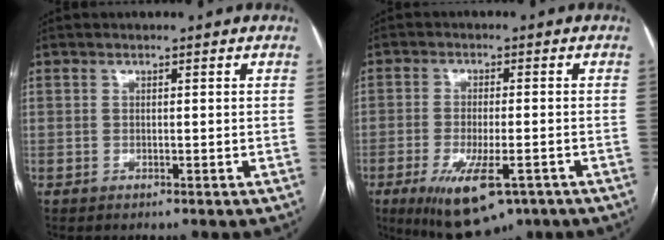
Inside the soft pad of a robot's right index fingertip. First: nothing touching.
{"total": 11.4, "force": [-6.1, 3.6, 8.9], "torque": [-0.156, -0.022, -0.092]}